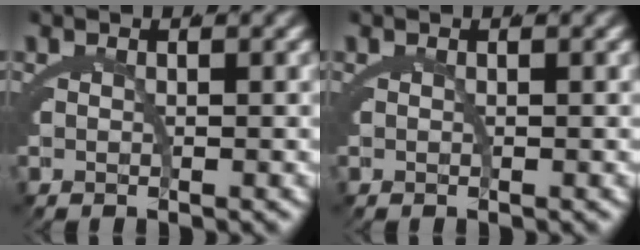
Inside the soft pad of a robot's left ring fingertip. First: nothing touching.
{"total": 0.0}